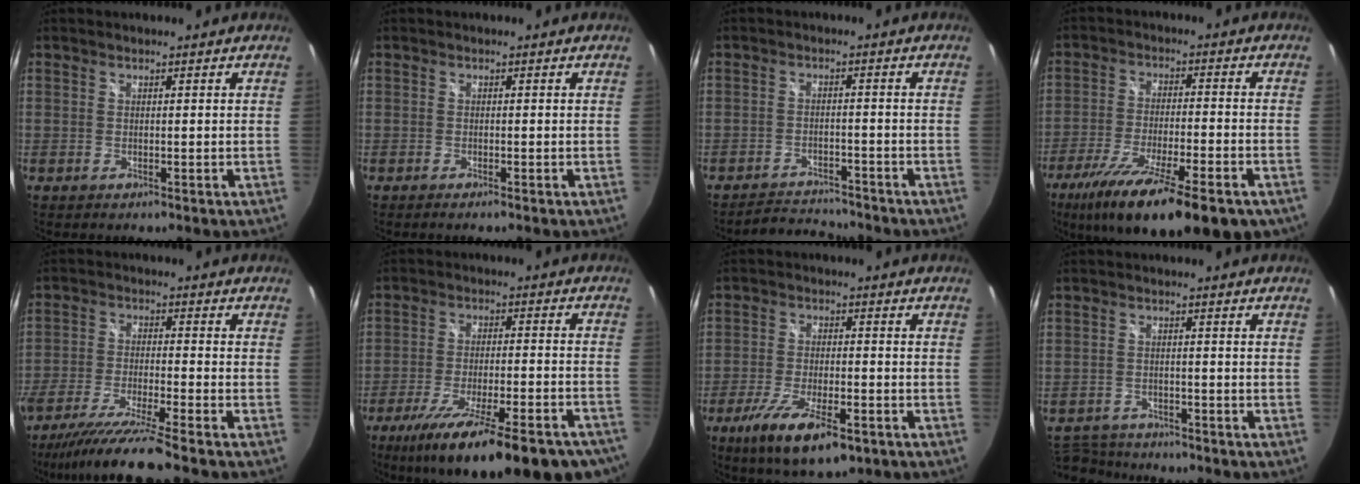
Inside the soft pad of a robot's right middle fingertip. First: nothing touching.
{"total": 0.9, "force": [-0.8, -0.1, 0.5], "torque": [-0.009, -0.002, -0.015]}
{"total": 6.4, "force": [-6.2, 1.0, 0.7], "torque": [-0.032, 0.005, -0.099]}
{"total": 21.1, "force": [-13.7, 5.0, 15.2], "torque": [-0.270, -0.060, -0.218]}
{"total": 12.7, "force": [-10.7, -1.2, 6.8], "torque": [-0.148, -0.033, -0.190]}
{"total": 26.2, "force": [-19.4, 6.3, 16.4], "torque": [-0.268, -0.062, -0.272]}
{"total": 12.5, "force": [-7.2, 3.8, 9.5], "torque": [-0.200, -0.041, -0.126]}
{"total": 8.6, "force": [-7.8, 3.2, 2.0], "torque": [-0.067, 0.001, -0.130]}